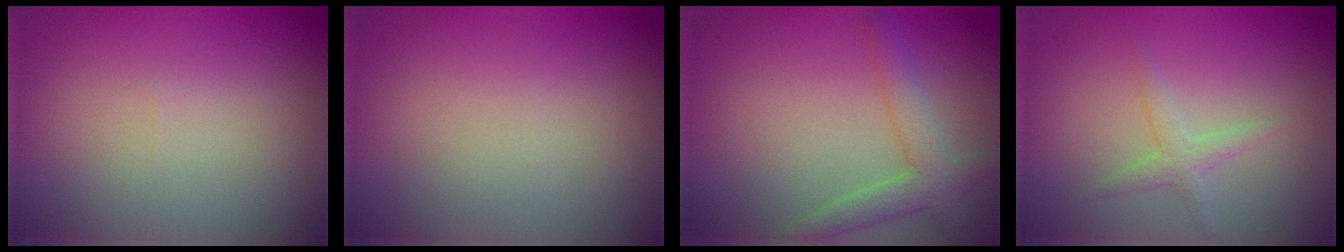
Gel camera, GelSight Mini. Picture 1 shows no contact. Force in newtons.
{"total": 0.0}
{"total": 3.7, "press": 3.7, "slide": 0.1}
{"total": 1.6, "press": 1.6, "slide": 0.1}